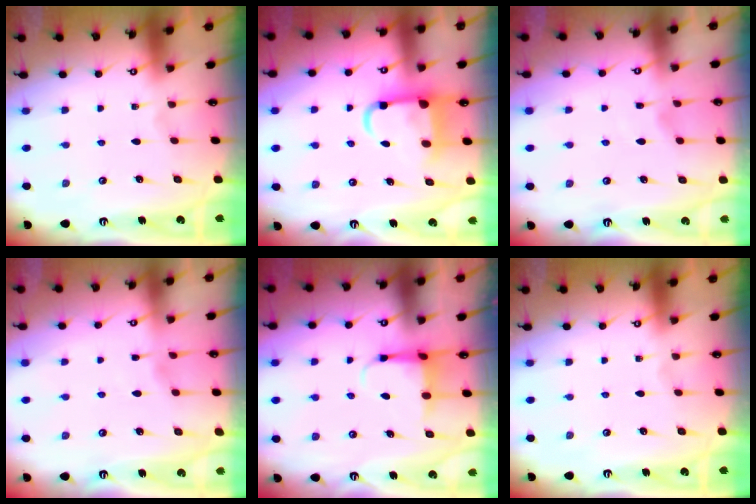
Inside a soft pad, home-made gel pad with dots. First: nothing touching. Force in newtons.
{"total": 7.7, "press": 7.5, "slide": 1.3}
{"total": 2.2, "press": 2.2, "slide": 0.5}
{"total": 1.6, "press": 1.5, "slide": 0.4}
{"total": 4.6, "press": 4.4, "slide": 1.1}
{"total": 0.0}